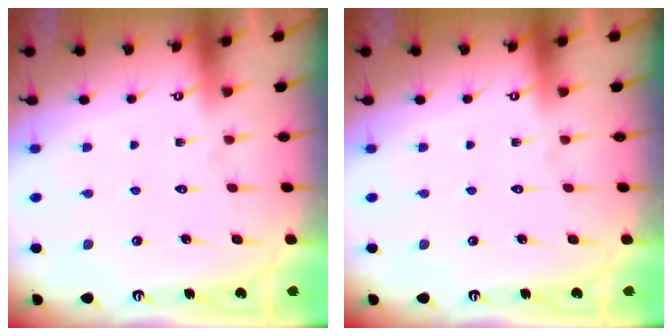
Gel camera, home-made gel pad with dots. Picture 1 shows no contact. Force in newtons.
{"total": 0.0}